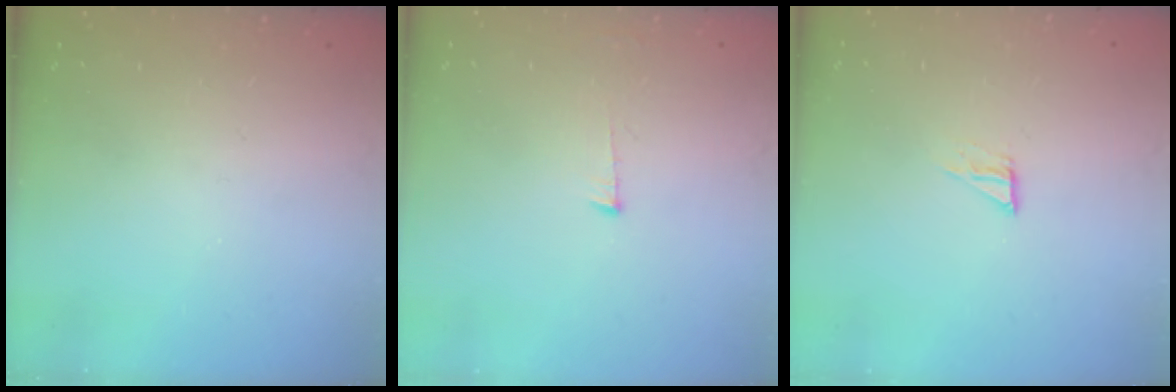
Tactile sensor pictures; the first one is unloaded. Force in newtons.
{"total": 6.1, "press": 6.1, "slide": 0.4}
{"total": 4.3, "press": 4.3, "slide": 0.3}